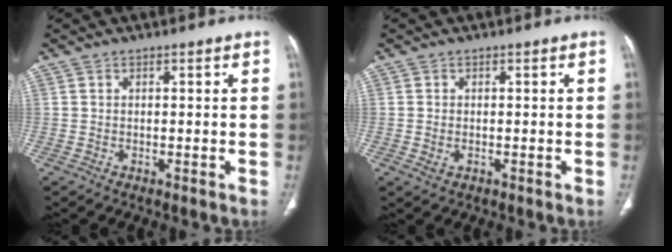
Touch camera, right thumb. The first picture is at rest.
{"total": 1.4, "force": [-0.3, 1.0, 1.0], "torque": [-0.022, 0.001, -0.001]}